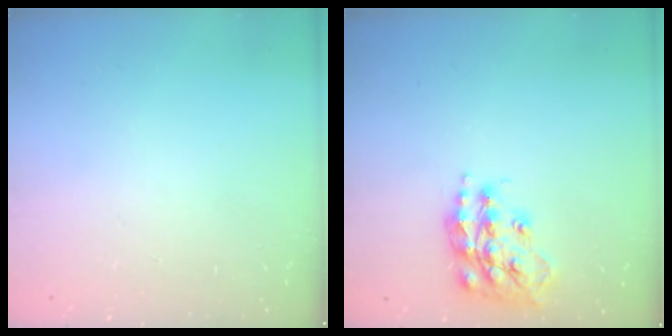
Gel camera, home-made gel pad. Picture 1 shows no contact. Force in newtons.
{"total": 16.0, "press": 16.0, "slide": 1.2}